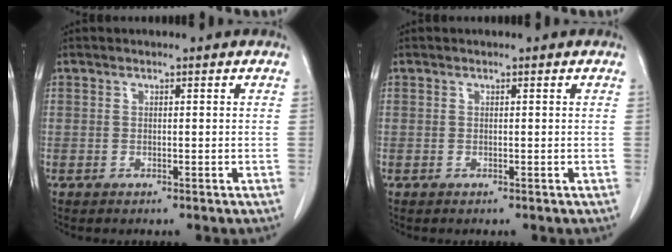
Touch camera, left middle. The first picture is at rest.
{"total": 0.0}